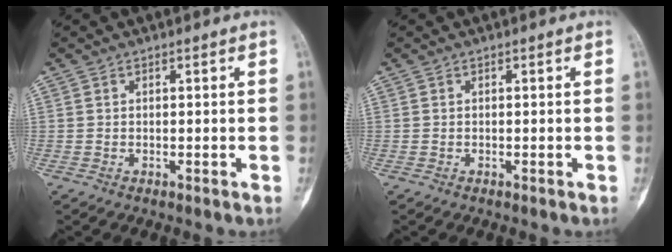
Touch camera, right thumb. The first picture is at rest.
{"total": 0.0}